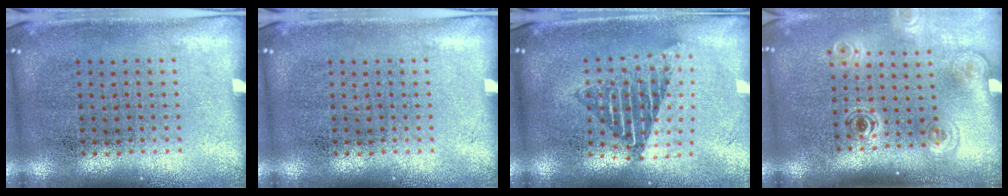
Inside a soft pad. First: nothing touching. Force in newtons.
{"total": 0.0}
{"total": 1.6, "press": 1.4, "slide": 0.9}
{"total": 1.9, "press": 1.3, "slide": 1.4}